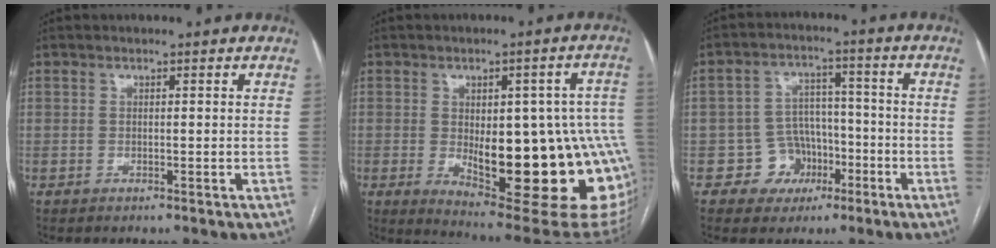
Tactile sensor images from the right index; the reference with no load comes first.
{"total": 22.8, "force": [-3.4, 6.8, 21.5], "torque": [-0.216, 0.007, -0.019]}
{"total": 6.7, "force": [-2.8, 6.0, 0.9], "torque": [0.001, 0.018, -0.039]}